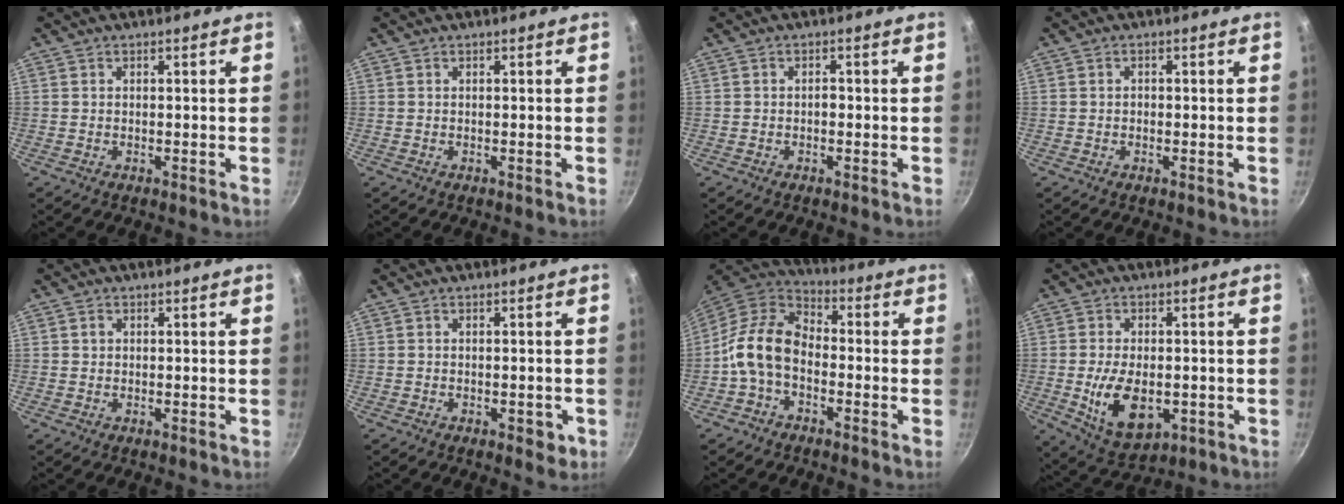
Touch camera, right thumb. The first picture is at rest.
{"total": 0.0}
{"total": 1.0, "force": [-0.3, 0.7, 0.7], "torque": [-0.006, 0.003, -0.008]}
{"total": 0.8, "force": [-0.1, 0.7, 0.4], "torque": [-0.004, 0.002, -0.003]}
{"total": 0.8, "force": [0.2, 0.7, 0.3], "torque": [-0.003, 0.001, 0.002]}
{"total": 2.4, "force": [-1.0, 1.3, 1.8], "torque": [-0.012, 0.002, -0.011]}
{"total": 12.2, "force": [-2.7, 8.2, 8.5], "torque": [-0.155, 0.043, -0.064]}
{"total": 11.3, "force": [-2.2, 6.6, 8.9], "torque": [-0.144, -0.007, -0.021]}